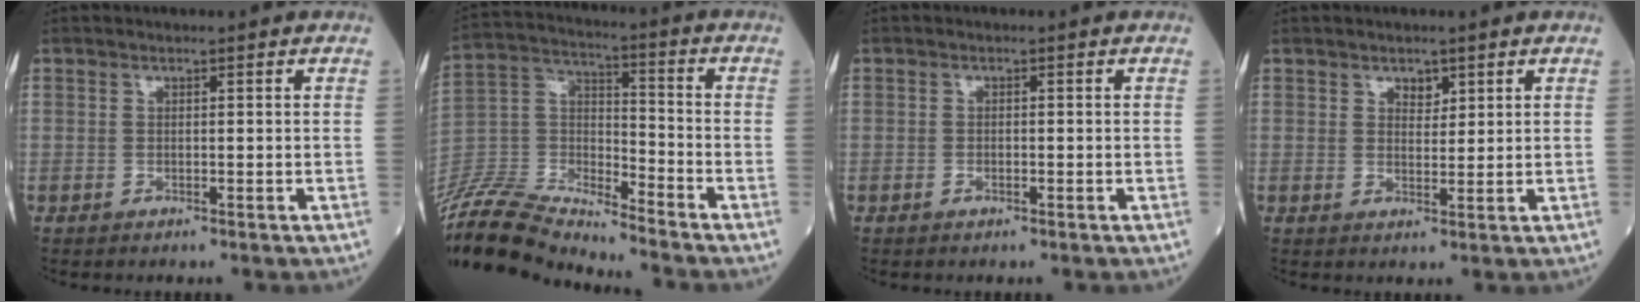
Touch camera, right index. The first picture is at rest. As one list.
[{"total": 15.7, "force": [-15.5, 0.6, 2.6], "torque": [-0.055, 0.034, -0.293]}, {"total": 1.1, "force": [-0.5, 0.4, 0.8], "torque": [-0.018, 0.000, -0.008]}, {"total": 2.1, "force": [1.3, 1.2, 1.0], "torque": [-0.013, -0.003, 0.022]}]